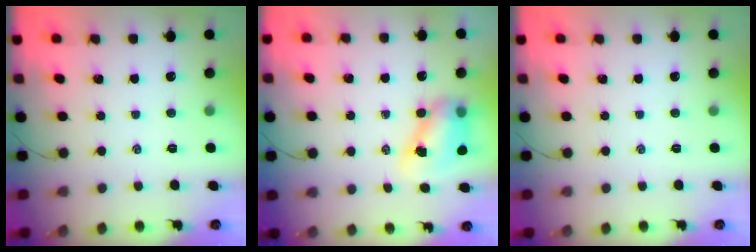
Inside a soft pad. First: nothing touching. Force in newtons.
{"total": 8.4, "press": 8.3, "slide": 1.7}
{"total": 0.0}